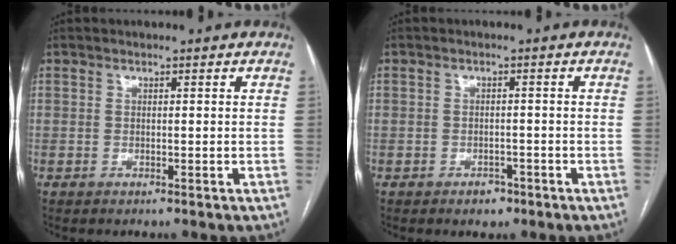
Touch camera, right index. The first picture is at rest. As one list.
[{"total": 2.2, "force": [-1.5, 1.5, 0.7], "torque": [-0.008, 0.004, -0.016]}]